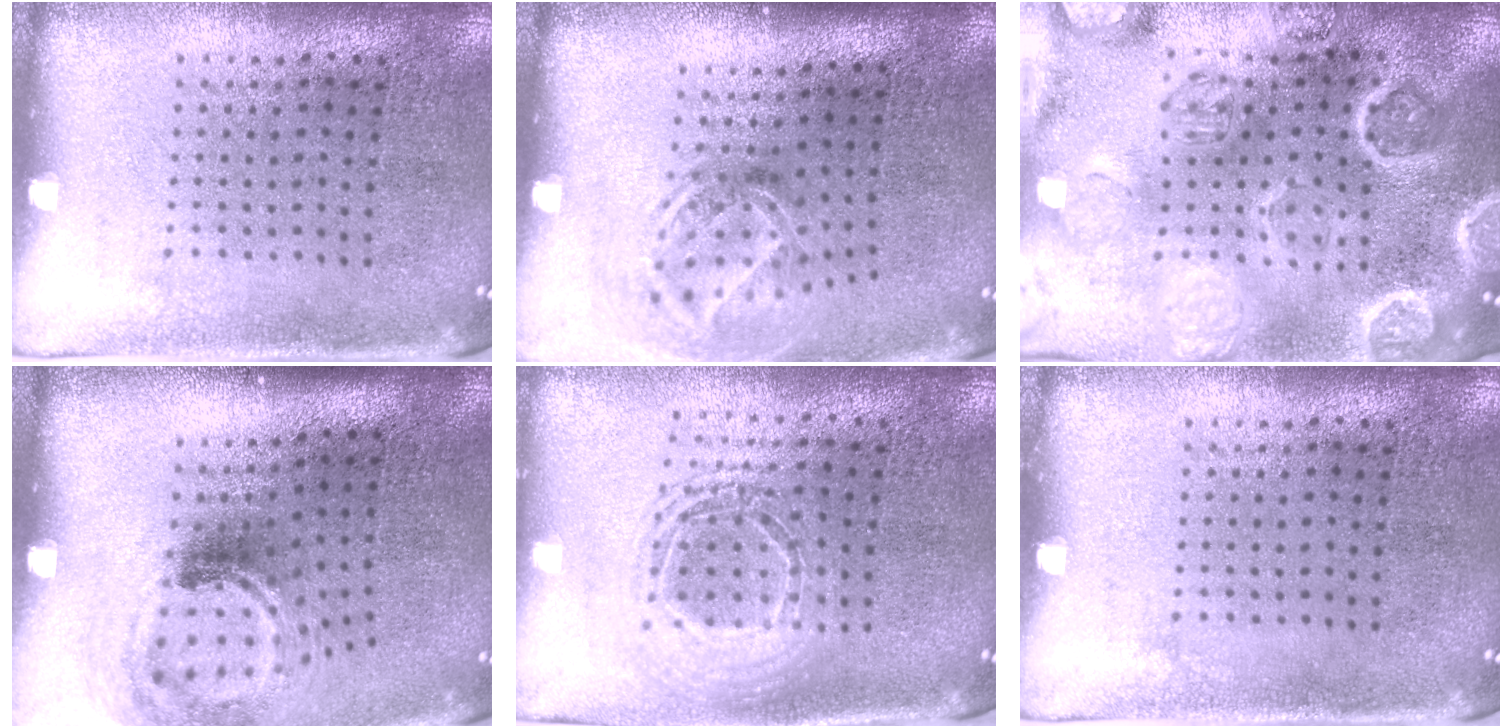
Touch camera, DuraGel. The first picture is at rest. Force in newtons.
{"total": 2.0, "press": 1.3, "slide": 1.4}
{"total": 4.6, "press": 4.1, "slide": 2.0}
{"total": 1.8, "press": 1.1, "slide": 1.4}
{"total": 1.5, "press": 1.3, "slide": 0.8}
{"total": 0.0}